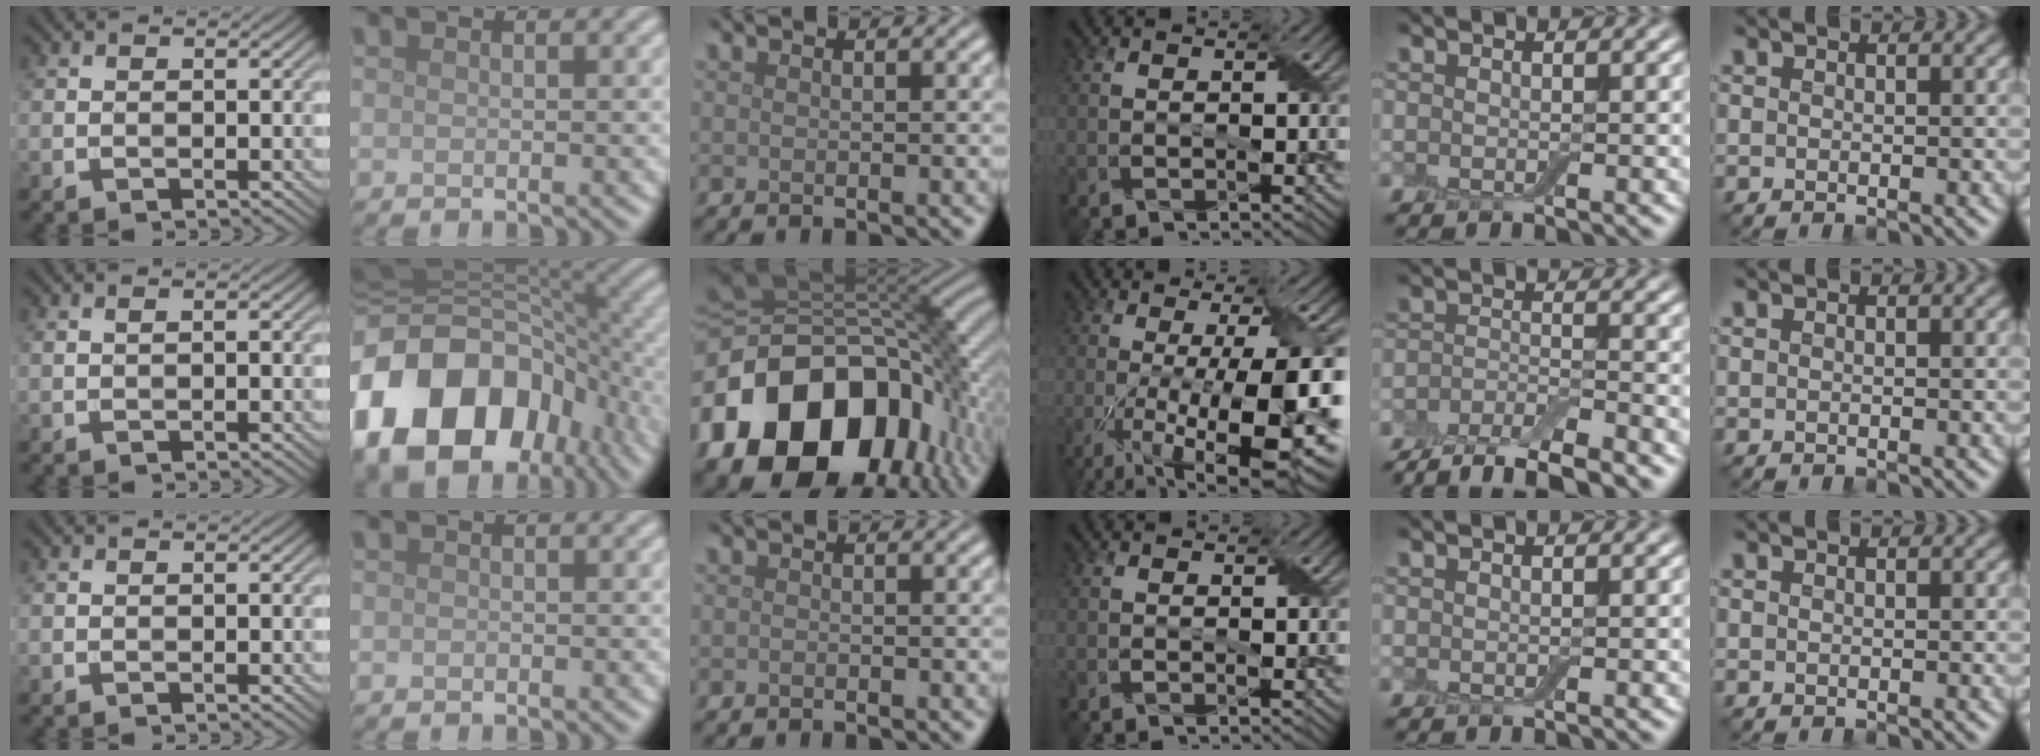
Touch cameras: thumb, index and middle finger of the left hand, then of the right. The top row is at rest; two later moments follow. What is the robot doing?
{"motion": "fold", "object": "cloth"}